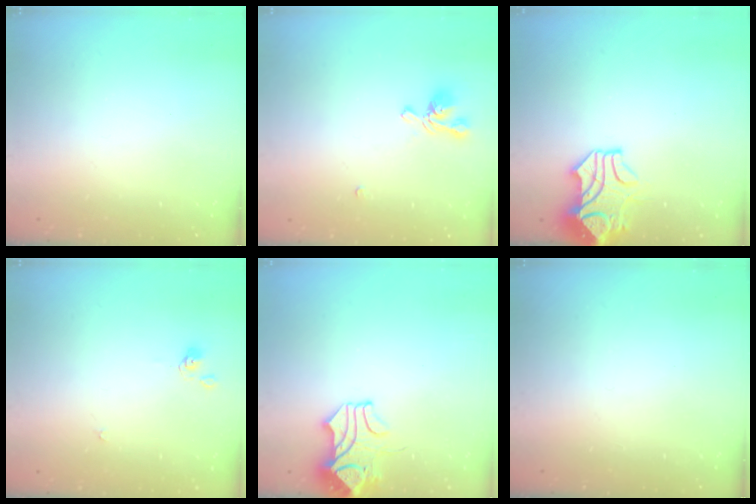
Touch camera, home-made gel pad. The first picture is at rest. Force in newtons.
{"total": 1.1, "press": 0.6, "slide": 0.9}
{"total": 2.0, "press": 1.8, "slide": 1.0}
{"total": 1.1, "press": 1.0, "slide": 0.4}
{"total": 2.9, "press": 2.9, "slide": 0.6}
{"total": 0.0}